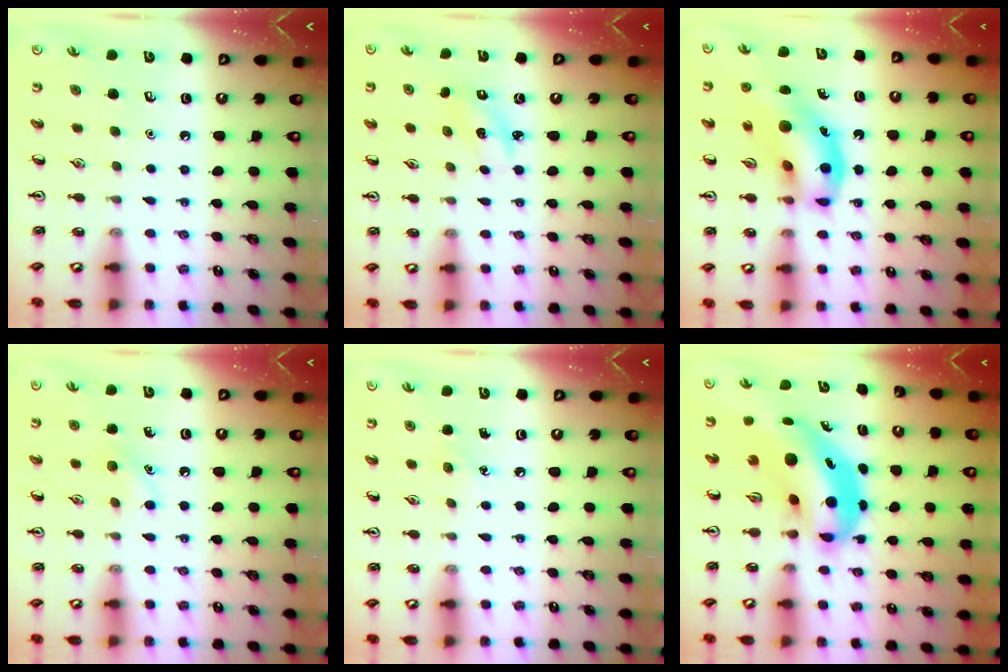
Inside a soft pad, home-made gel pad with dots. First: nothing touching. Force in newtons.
{"total": 2.4, "press": 2.3, "slide": 0.5}
{"total": 16.3, "press": 15.8, "slide": 3.8}
{"total": 6.2, "press": 5.9, "slide": 1.8}
{"total": 3.3, "press": 3.1, "slide": 1.2}
{"total": 8.2, "press": 7.9, "slide": 2.1}